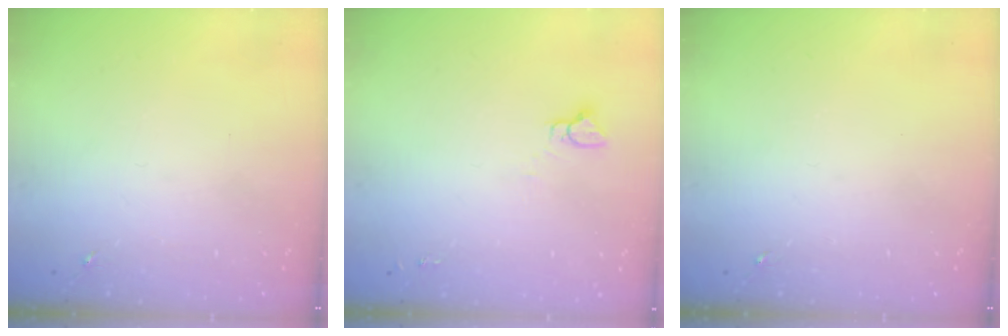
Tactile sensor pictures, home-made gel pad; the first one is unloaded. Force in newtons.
{"total": 3.3, "press": 3.3, "slide": 0.2}
{"total": 0.0}